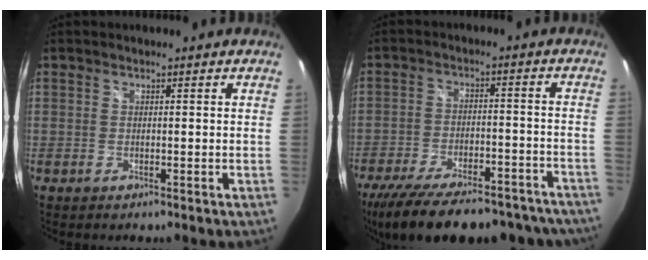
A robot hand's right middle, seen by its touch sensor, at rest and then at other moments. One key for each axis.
{"total": 27.5, "fx": -22.9, "fy": 9.0, "fz": 12.2, "tx": -0.233, "ty": -0.021, "tz": -0.305}